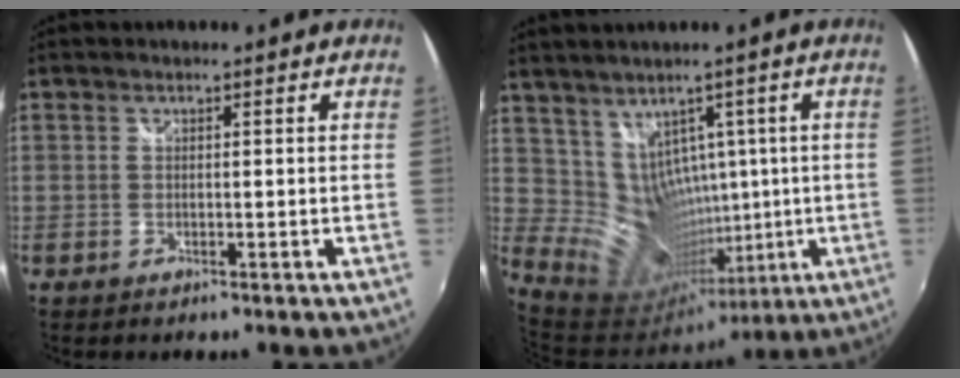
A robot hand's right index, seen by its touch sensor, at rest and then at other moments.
{"total": 12.3, "force": [3.5, 10.8, 4.7], "torque": [-0.101, 0.002, 0.094]}